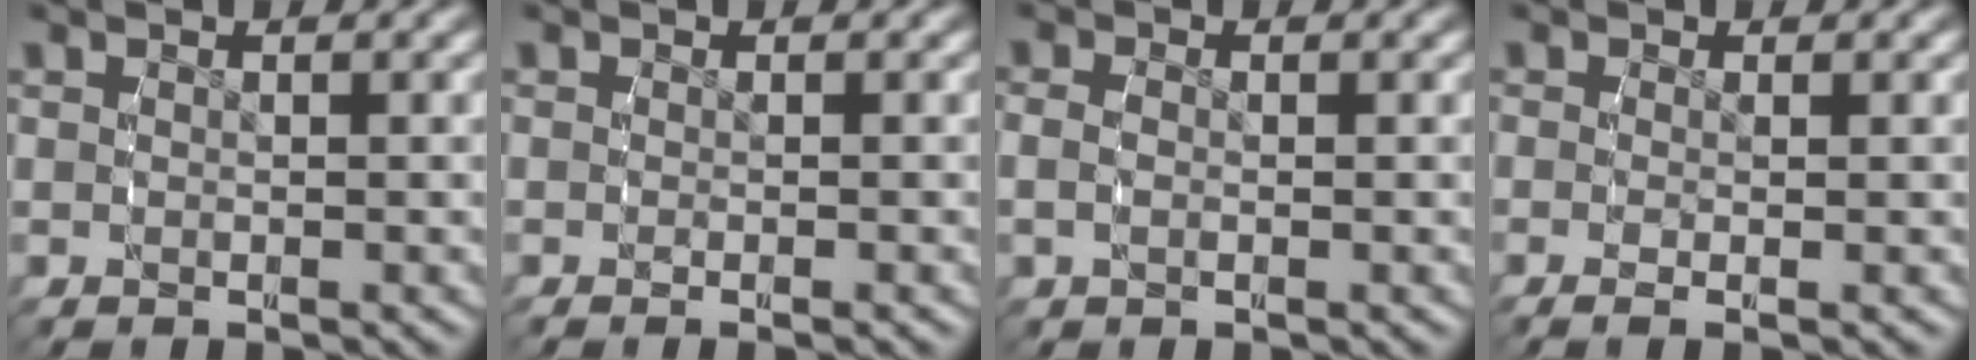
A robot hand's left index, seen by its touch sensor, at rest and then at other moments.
{"total": 0.8, "force": [-0.7, -0.2, 0.4], "torque": [-0.005, 0.000, -0.011]}
{"total": 1.5, "force": [-0.2, 1.0, 1.1], "torque": [-0.035, -0.005, -0.001]}
{"total": 1.5, "force": [-0.7, 0.0, 1.3], "torque": [-0.035, -0.011, -0.007]}